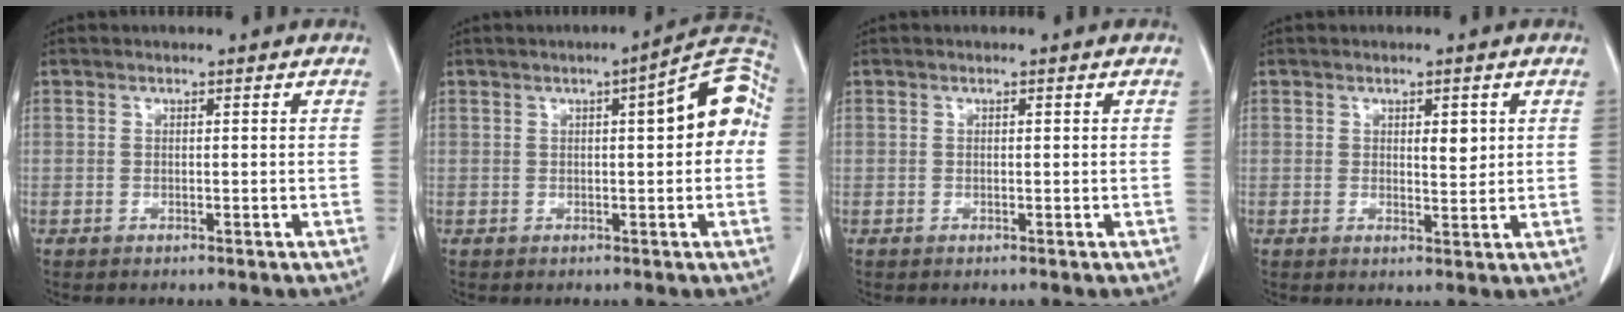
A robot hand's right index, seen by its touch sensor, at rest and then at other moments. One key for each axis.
{"total": 9.0, "fx": 1.4, "fy": 1.9, "fz": 8.7, "tx": -0.104, "ty": 0.032, "tz": 0.010}
{"total": 0.0}
{"total": 2.7, "fx": 1.0, "fy": 1.1, "fz": 2.3, "tx": -0.032, "ty": -0.005, "tz": 0.015}